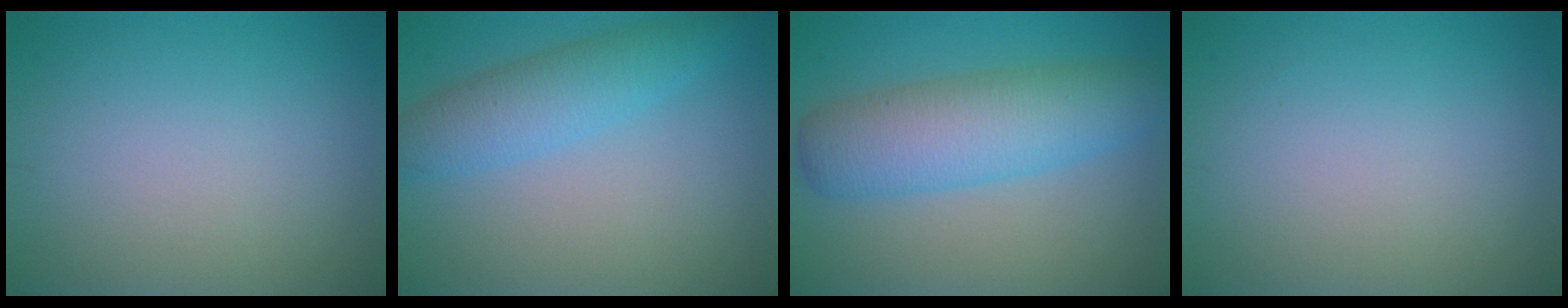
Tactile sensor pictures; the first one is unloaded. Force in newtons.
{"total": 4.0, "press": 4.0, "slide": 0.1}
{"total": 7.0, "press": 7.0, "slide": 0.0}
{"total": 0.0}